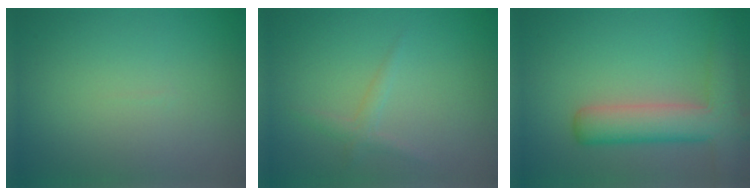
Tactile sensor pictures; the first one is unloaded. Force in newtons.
{"total": 1.3, "press": 1.3, "slide": 0.0}
{"total": 6.3, "press": 6.3, "slide": 0.3}